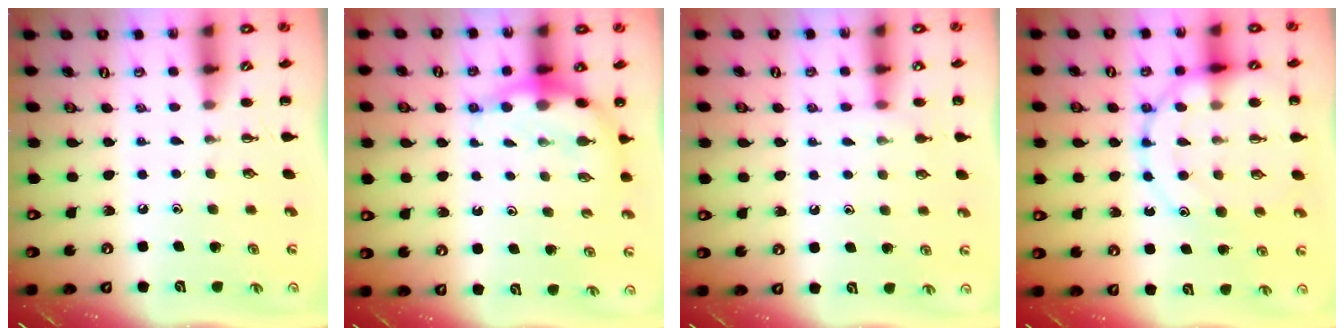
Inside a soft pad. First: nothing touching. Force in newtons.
{"total": 6.7, "press": 6.6, "slide": 1.2}
{"total": 5.2, "press": 5.0, "slide": 1.5}
{"total": 16.3, "press": 16.1, "slide": 2.0}